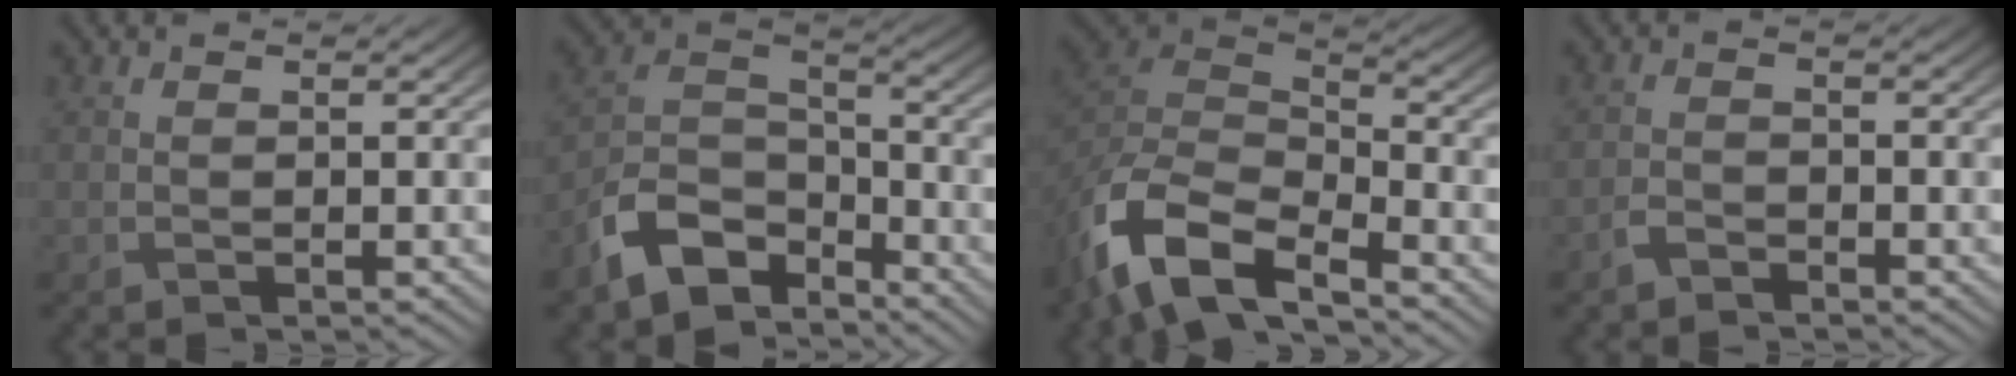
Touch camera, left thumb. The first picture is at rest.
{"total": 9.6, "force": [-6.8, 5.0, 4.6], "torque": [-0.093, -0.009, -0.150]}
{"total": 12.2, "force": [-7.9, 5.4, 7.5], "torque": [-0.174, -0.022, -0.154]}
{"total": 1.6, "force": [-1.4, 0.6, 0.5], "torque": [-0.012, 0.004, -0.034]}